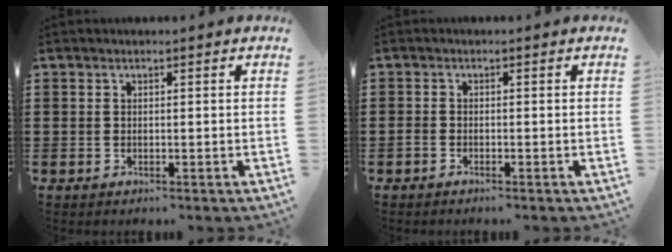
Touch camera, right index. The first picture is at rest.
{"total": 0.7, "force": [-0.6, 0.3, 0.3], "torque": [-0.007, 0.000, -0.011]}